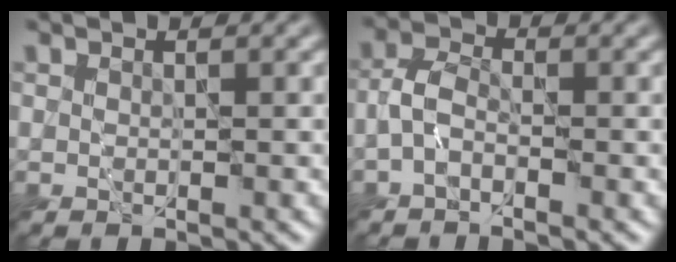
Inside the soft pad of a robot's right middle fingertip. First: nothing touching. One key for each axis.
{"total": 2.4, "fx": -1.1, "fy": 1.2, "fz": 1.7, "tx": -0.035, "ty": 0.007, "tz": -0.030}